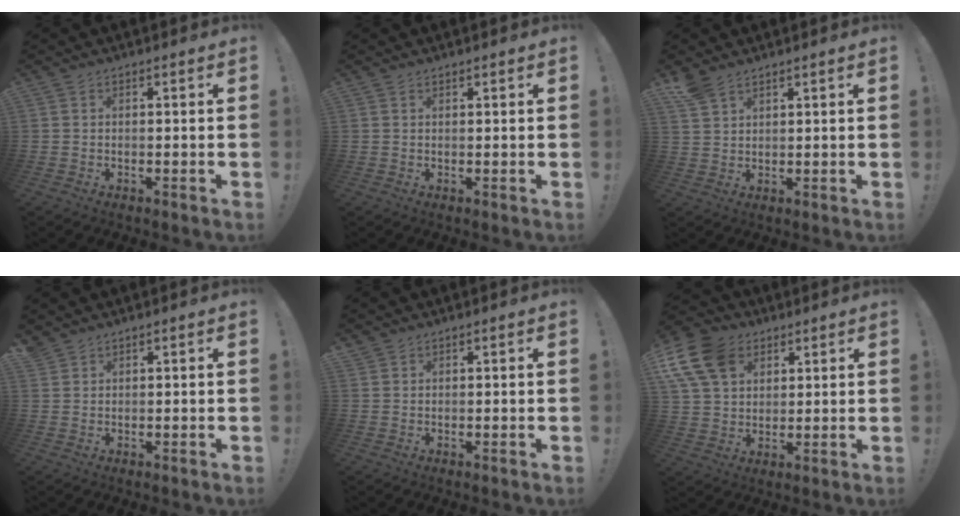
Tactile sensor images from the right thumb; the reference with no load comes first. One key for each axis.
{"total": 0.6, "fx": 0.5, "fy": 0.1, "fz": 0.1, "tx": -0.001, "ty": 0.000, "tz": 0.010}
{"total": 5.4, "fx": 4.1, "fy": 3.0, "fz": 2.0, "tx": -0.035, "ty": -0.019, "tz": 0.079}
{"total": 1.8, "fx": 1.7, "fy": 0.6, "fz": 0.3, "tx": -0.005, "ty": -0.010, "tz": 0.034}
{"total": 1.1, "fx": 0.9, "fy": 0.6, "fz": 0.1, "tx": 0.003, "ty": -0.003, "tz": 0.018}
{"total": 15.1, "fx": 6.7, "fy": 10.9, "fz": 8.0, "tx": -0.162, "ty": -0.027, "tz": 0.130}